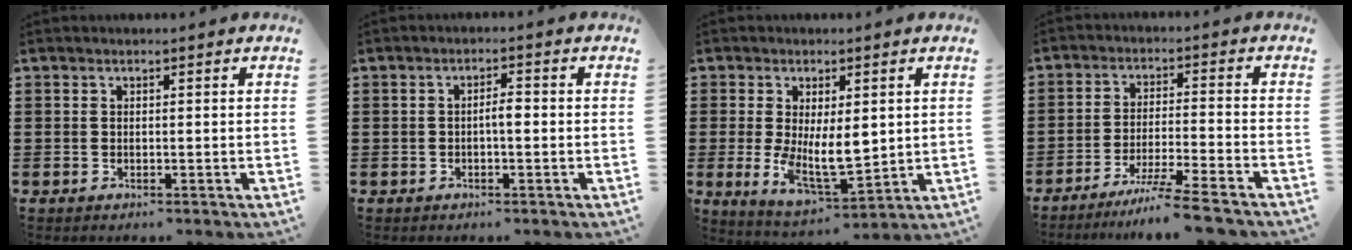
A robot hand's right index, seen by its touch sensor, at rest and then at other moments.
{"total": 2.3, "force": [-0.4, 0.6, 2.2], "torque": [-0.041, 0.004, -0.010]}
{"total": 7.9, "force": [0.3, 3.7, 6.9], "torque": [-0.124, -0.004, 0.004]}
{"total": 6.7, "force": [-5.7, -0.9, 3.3], "torque": [-0.065, -0.018, -0.112]}